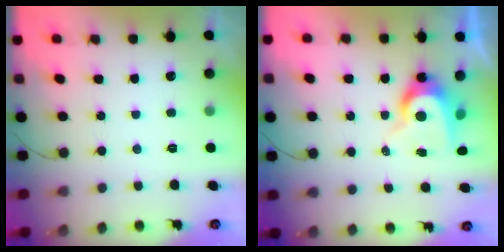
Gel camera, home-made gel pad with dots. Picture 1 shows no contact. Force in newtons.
{"total": 8.2, "press": 8.2, "slide": 0.6}